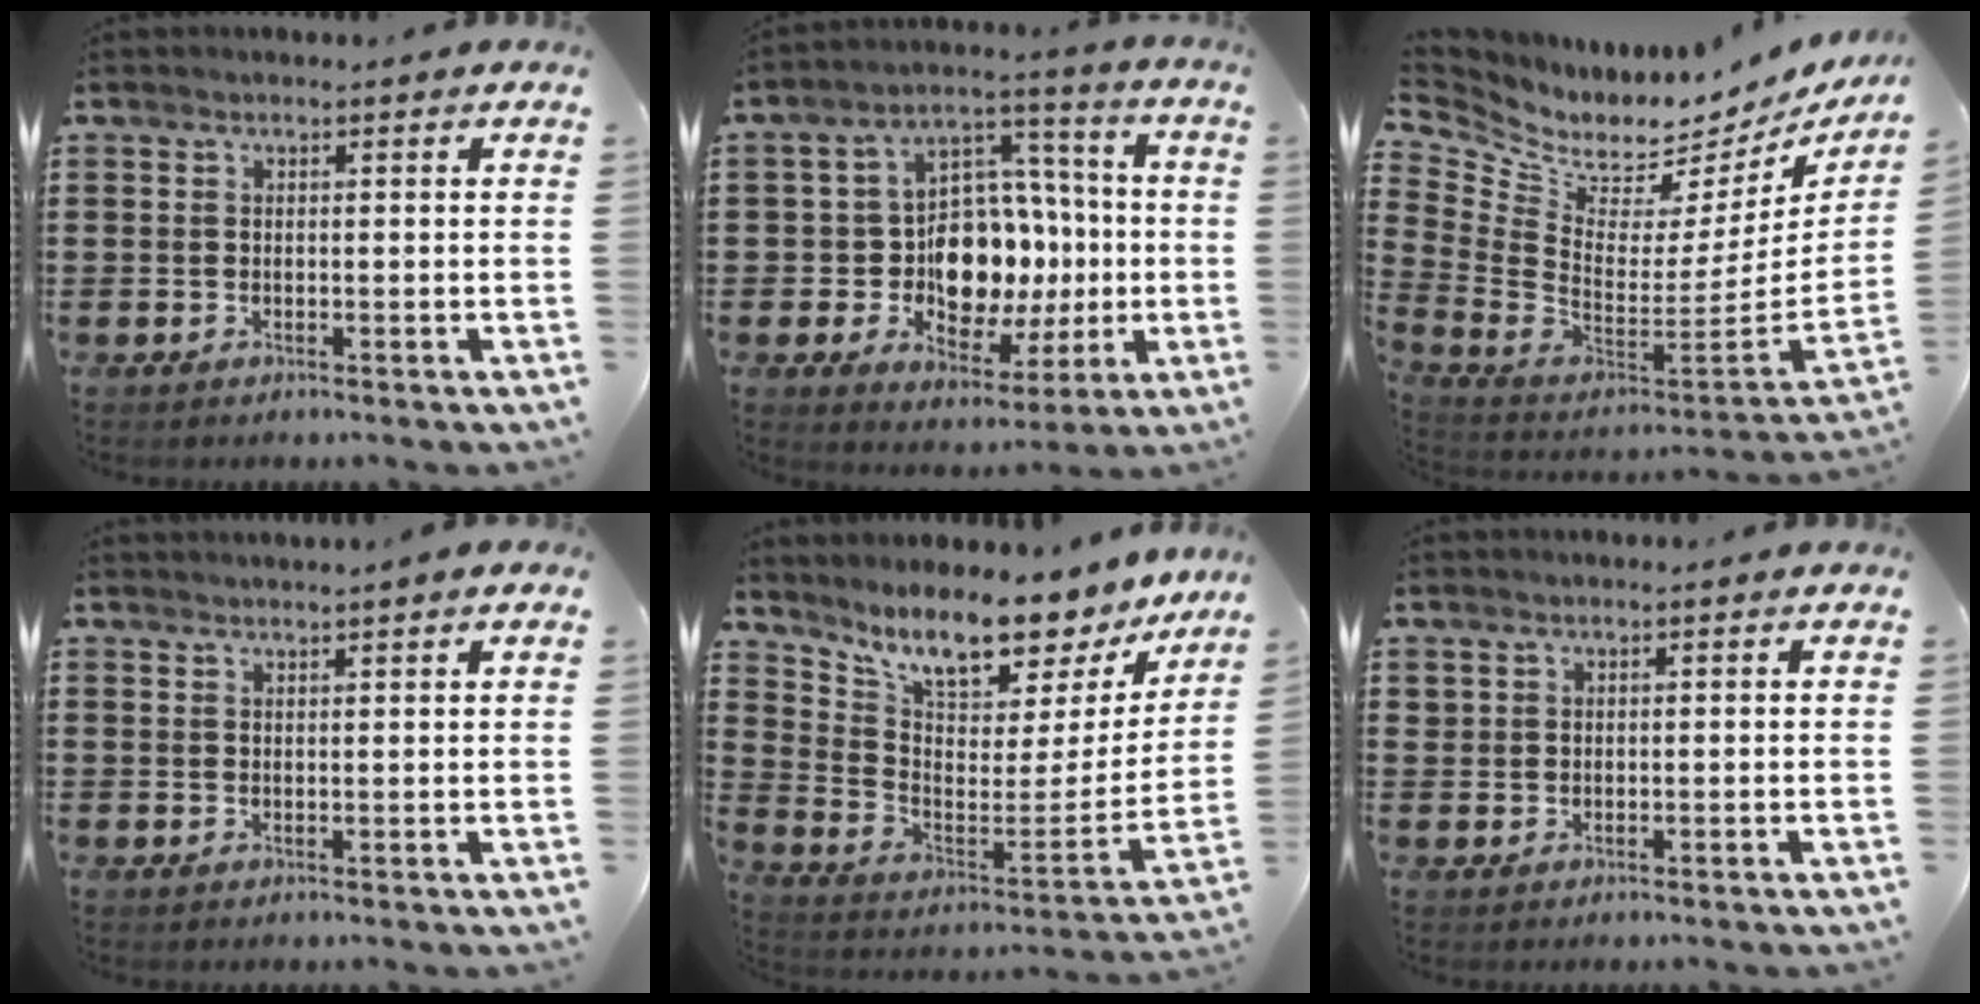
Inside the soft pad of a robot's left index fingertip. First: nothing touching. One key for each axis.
{"total": 11.8, "fx": -0.9, "fy": 9.8, "fz": 6.6, "tx": -0.118, "ty": 0.000, "tz": -0.008}
{"total": 3.4, "fx": 2.9, "fy": 1.7, "fz": 0.5, "tx": -0.044, "ty": -0.053, "tz": 0.044}
{"total": 1.5, "fx": 1.4, "fy": -0.4, "fz": 0.4, "tx": -0.010, "ty": -0.002, "tz": 0.028}
{"total": 10.0, "fx": 8.9, "fy": 1.6, "fz": 4.3, "tx": -0.094, "ty": -0.085, "tz": 0.145}
{"total": 0.6, "fx": 0.5, "fy": 0.4, "fz": 0.0, "tx": 0.000, "ty": 0.003, "tz": 0.010}